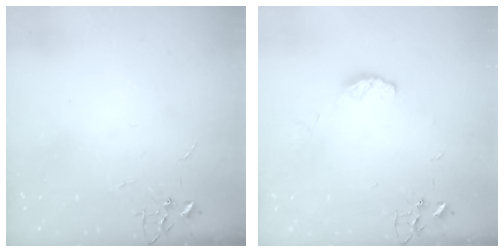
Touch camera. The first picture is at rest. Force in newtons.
{"total": 5.9, "press": 5.9, "slide": 0.5}